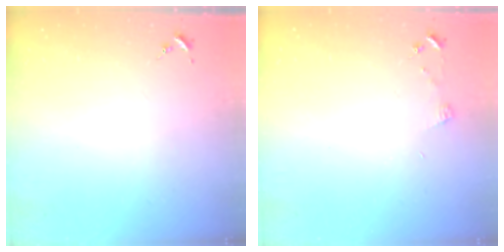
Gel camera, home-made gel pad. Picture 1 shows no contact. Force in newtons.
{"total": 3.9, "press": 3.9, "slide": 0.4}